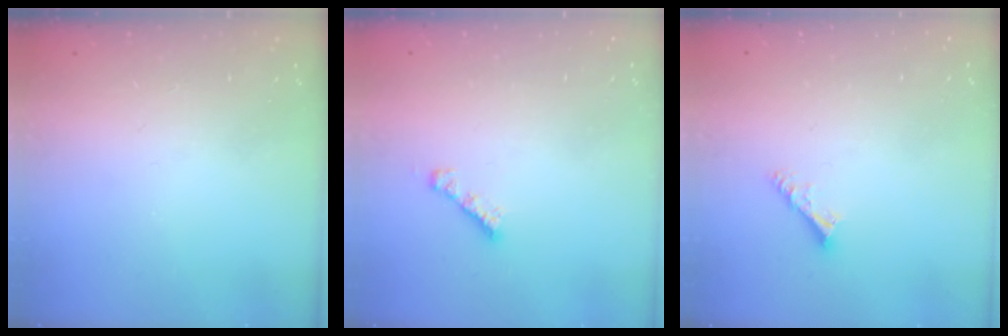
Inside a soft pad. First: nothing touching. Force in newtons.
{"total": 2.3, "press": 2.3, "slide": 0.4}
{"total": 4.4, "press": 4.4, "slide": 0.1}